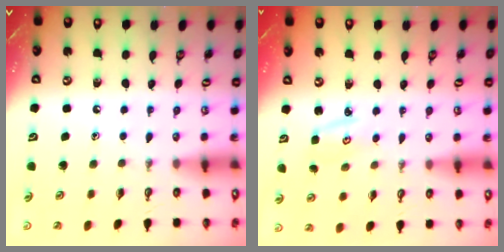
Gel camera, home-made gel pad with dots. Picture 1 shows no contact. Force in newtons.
{"total": 2.9, "press": 2.8, "slide": 0.4}